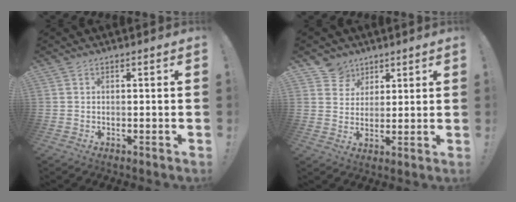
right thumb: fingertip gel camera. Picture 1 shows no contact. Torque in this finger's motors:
{"motor_torque": [-0.36, 0.56, -0.14, 0.14, -0.01]}